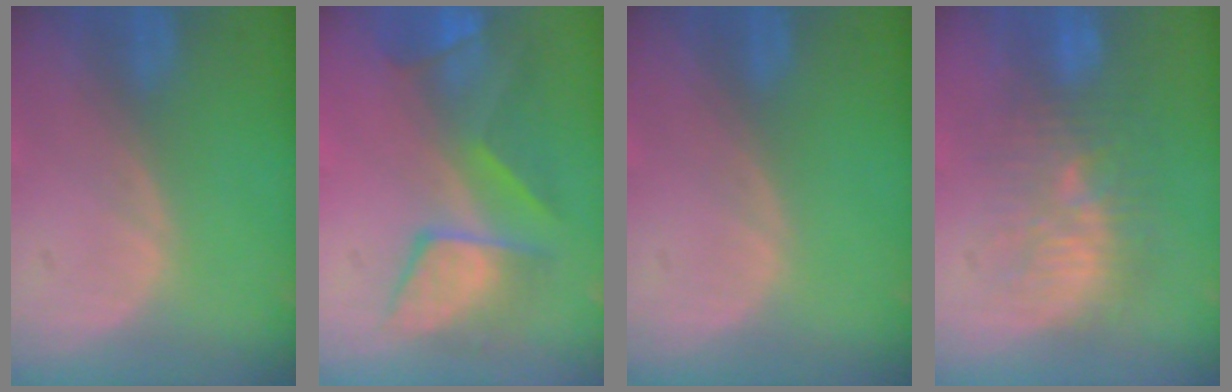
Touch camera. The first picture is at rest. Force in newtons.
{"total": 8.4, "press": 8.1, "slide": 2.2}
{"total": 0.0}
{"total": 9.5, "press": 9.1, "slide": 2.7}